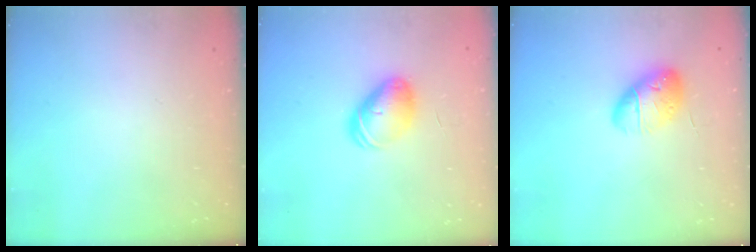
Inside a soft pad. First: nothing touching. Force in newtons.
{"total": 9.0, "press": 8.9, "slide": 1.3}
{"total": 12.9, "press": 12.6, "slide": 2.8}